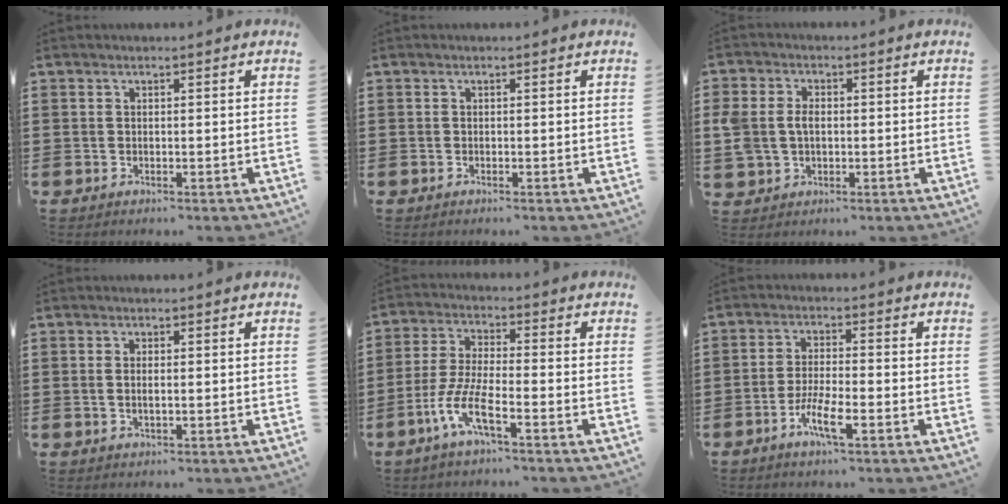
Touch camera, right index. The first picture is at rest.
{"total": 0.0}
{"total": 4.2, "force": [0.1, 3.3, 2.7], "torque": [-0.074, 0.007, -0.005]}
{"total": 1.5, "force": [-0.1, 0.6, 1.4], "torque": [-0.026, 0.002, -0.004]}
{"total": 7.3, "force": [-4.2, 1.1, 5.8], "torque": [-0.151, -0.018, -0.089]}
{"total": 5.5, "force": [-2.7, 0.8, 4.7], "torque": [-0.104, -0.012, -0.055]}